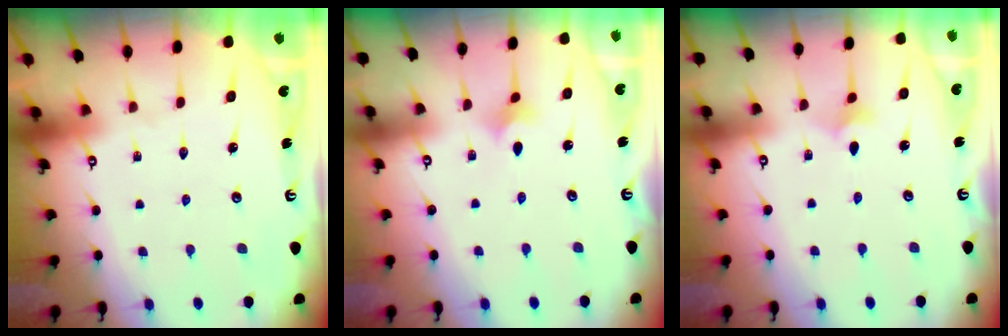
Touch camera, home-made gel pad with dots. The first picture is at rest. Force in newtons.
{"total": 2.3, "press": 2.2, "slide": 0.5}
{"total": 2.9, "press": 2.9, "slide": 0.5}